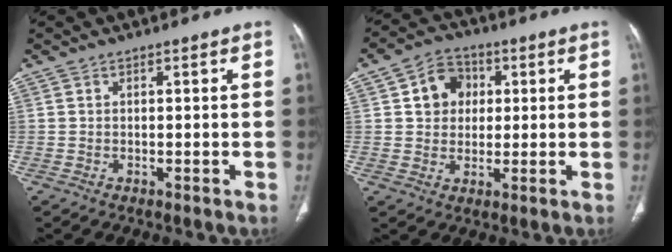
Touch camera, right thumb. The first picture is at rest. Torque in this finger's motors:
{"motor_torque": [-0.27, 0.49, -0.13, 0.18, 0.13]}